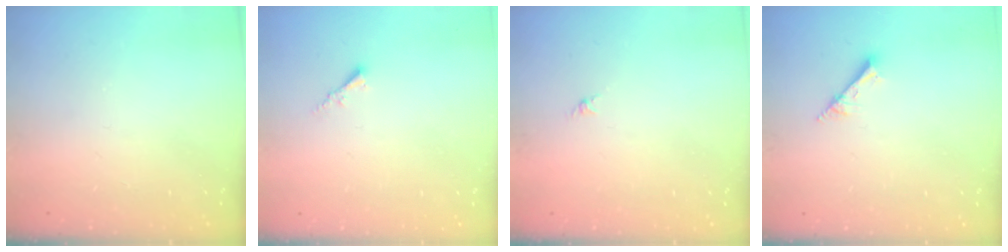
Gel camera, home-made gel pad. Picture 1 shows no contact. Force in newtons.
{"total": 1.7, "press": 1.6, "slide": 0.4}
{"total": 0.0}
{"total": 2.0, "press": 2.0, "slide": 0.1}